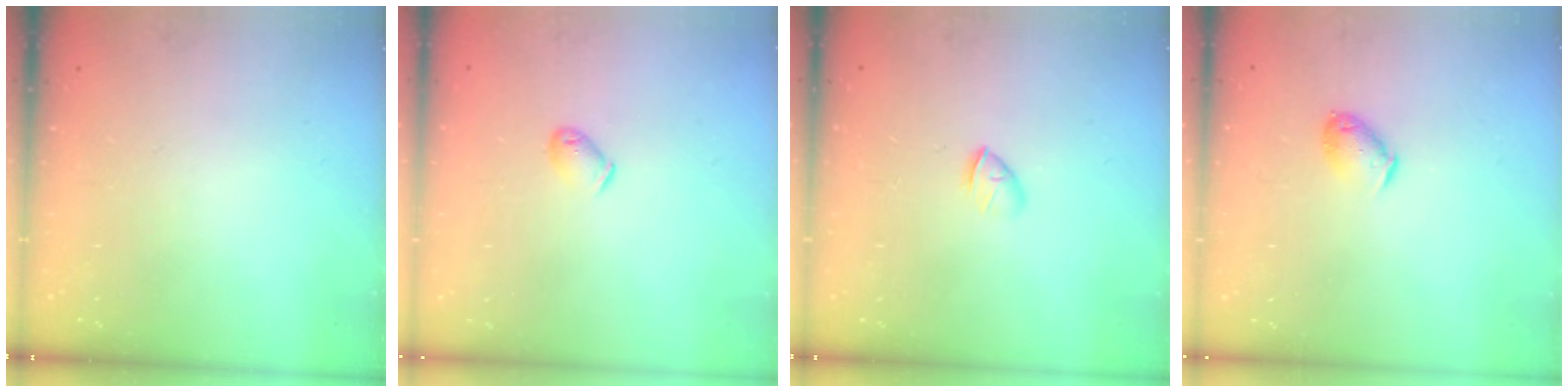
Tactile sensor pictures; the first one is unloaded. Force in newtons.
{"total": 3.7, "press": 3.6, "slide": 0.6}
{"total": 2.6, "press": 2.5, "slide": 0.8}
{"total": 5.1, "press": 5.1, "slide": 0.5}